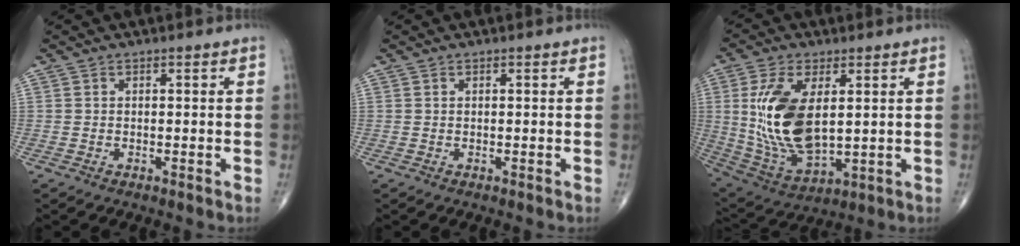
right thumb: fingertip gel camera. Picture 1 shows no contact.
{"total": 0.0}
{"total": 17.0, "force": [2.6, 8.6, 14.5], "torque": [-0.285, -0.020, 0.065]}